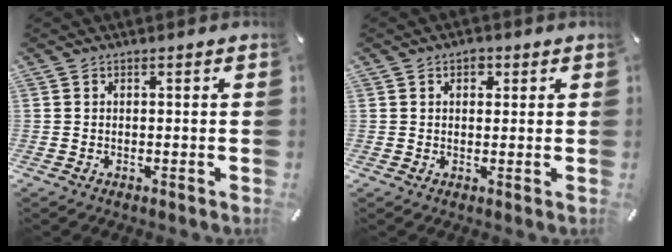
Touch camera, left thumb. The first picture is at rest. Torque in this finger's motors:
{"motor_torque": [0.14, -0.14, 0.02, 0.18, 0.00]}